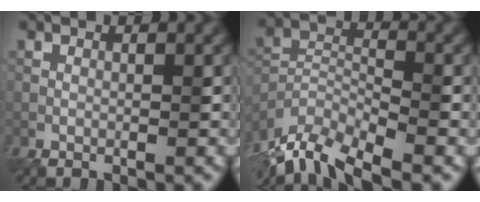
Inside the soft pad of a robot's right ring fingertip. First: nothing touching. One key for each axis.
{"total": 7.3, "fx": -6.4, "fy": 1.9, "fz": 2.8, "tx": -0.053, "ty": -0.009, "tz": -0.128}